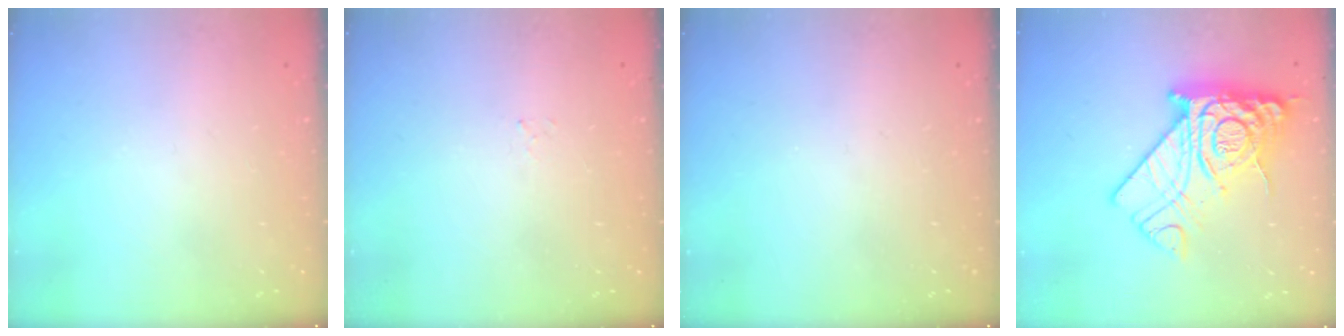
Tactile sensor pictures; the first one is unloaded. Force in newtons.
{"total": 1.5, "press": 1.5, "slide": 0.2}
{"total": 0.0}
{"total": 21.4, "press": 21.3, "slide": 2.0}